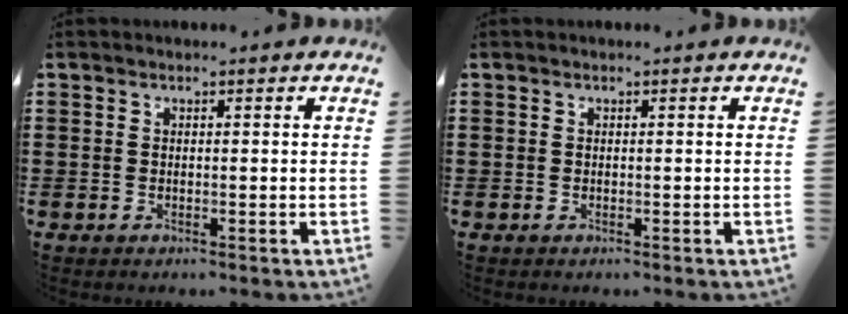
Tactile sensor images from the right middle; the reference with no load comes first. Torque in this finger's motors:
{"motor_torque": [-0.01, 0.00, 0.00, 0.00]}